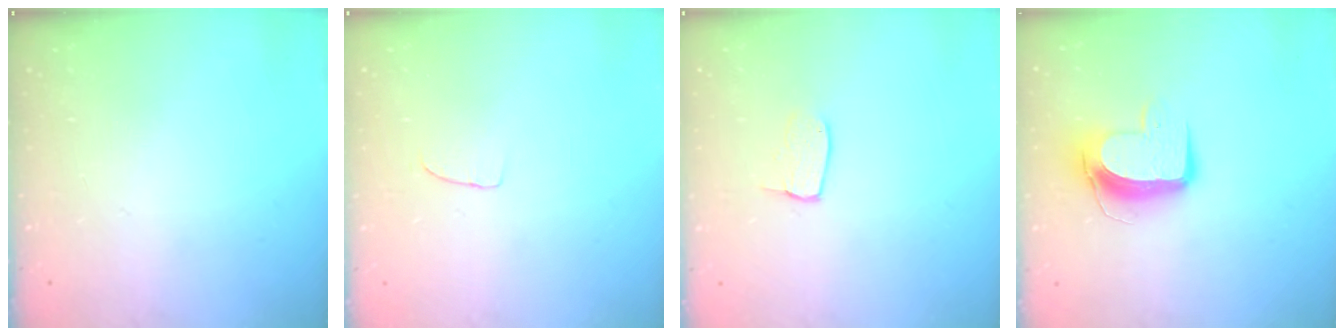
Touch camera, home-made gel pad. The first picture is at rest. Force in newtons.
{"total": 2.5, "press": 2.5, "slide": 0.1}
{"total": 5.2, "press": 5.2, "slide": 0.3}
{"total": 10.5, "press": 10.4, "slide": 0.8}